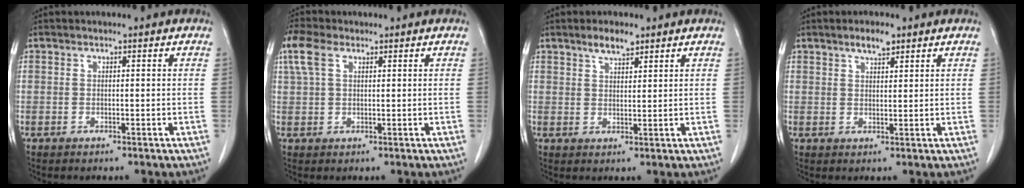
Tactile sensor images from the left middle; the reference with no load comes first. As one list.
[{"total": 4.6, "force": [2.4, 2.4, 3.1], "torque": [-0.084, 0.024, 0.053]}, {"total": 3.3, "force": [2.5, 1.0, 1.9], "torque": [-0.038, 0.003, 0.044]}, {"total": 3.0, "force": [2.1, 0.9, 1.9], "torque": [-0.035, 0.002, 0.037]}]